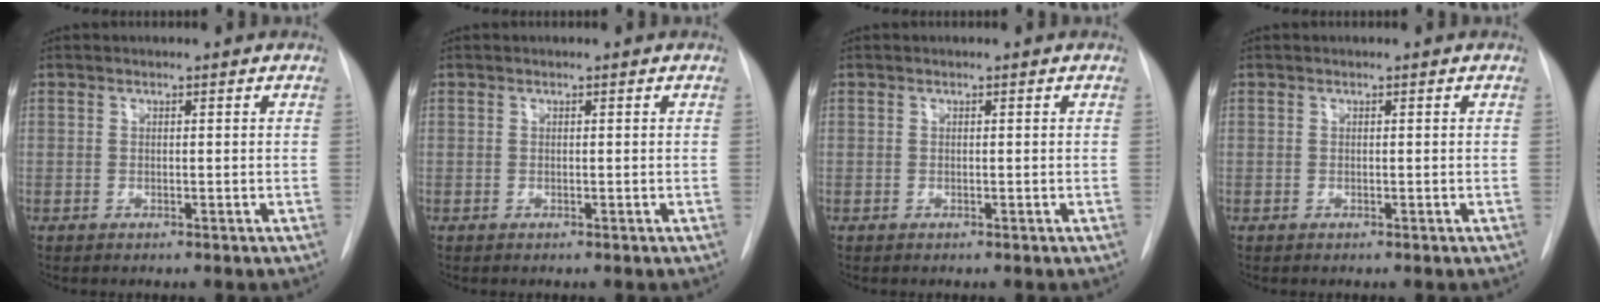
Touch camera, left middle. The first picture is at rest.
{"total": 0.0}
{"total": 0.0}
{"total": 0.0}